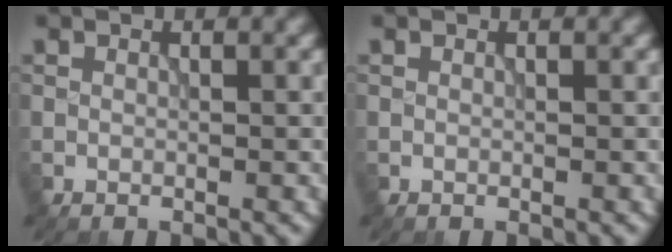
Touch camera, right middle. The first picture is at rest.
{"total": 0.0}